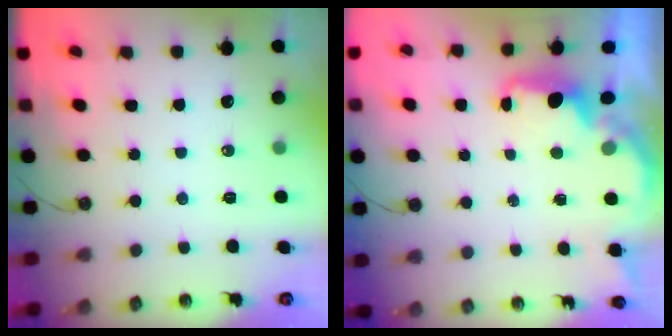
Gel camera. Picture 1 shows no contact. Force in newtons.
{"total": 2.2, "press": 2.0, "slide": 0.8}